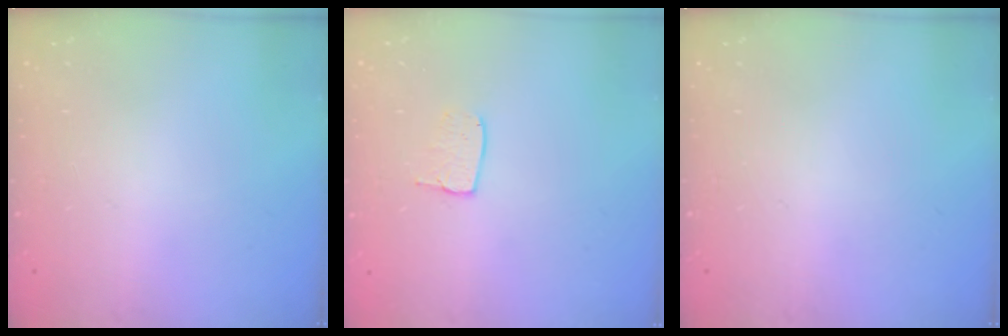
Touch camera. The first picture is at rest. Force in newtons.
{"total": 5.5, "press": 5.5, "slide": 0.3}
{"total": 0.0}